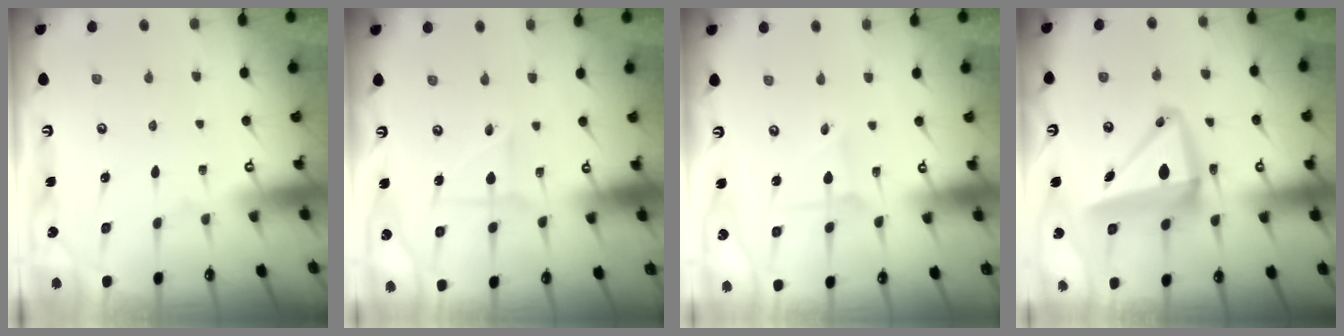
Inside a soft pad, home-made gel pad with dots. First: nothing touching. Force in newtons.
{"total": 2.1, "press": 2.0, "slide": 0.5}
{"total": 2.2, "press": 2.2, "slide": 0.1}
{"total": 13.0, "press": 12.7, "slide": 3.0}